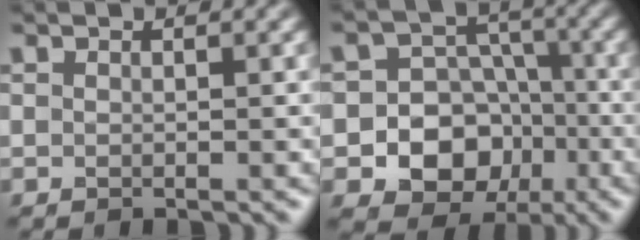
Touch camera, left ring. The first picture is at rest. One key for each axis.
{"total": 10.2, "fx": -3.3, "fy": 8.9, "fz": 3.6, "tx": -0.045, "ty": -0.001, "tz": -0.080}